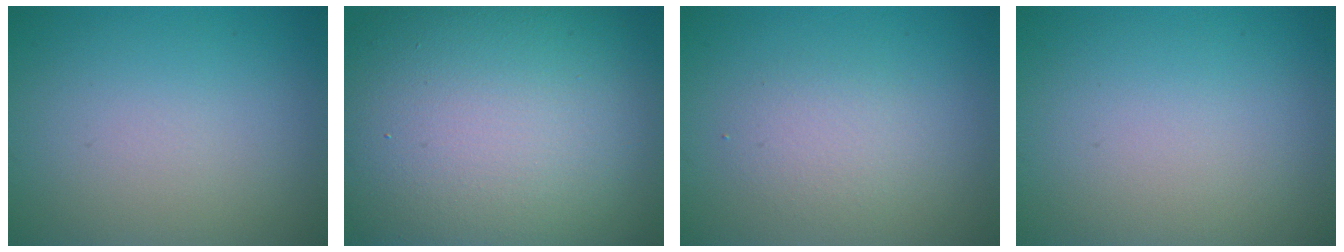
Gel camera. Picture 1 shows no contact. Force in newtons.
{"total": 19.1, "press": 19.1, "slide": 0.9}
{"total": 2.0, "press": 2.0, "slide": 0.1}
{"total": 0.0}